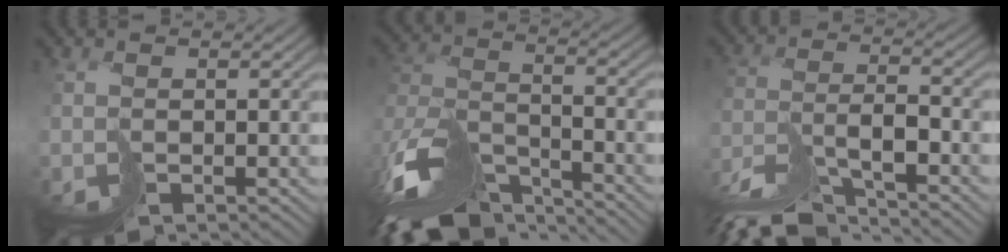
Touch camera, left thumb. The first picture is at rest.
{"total": 14.0, "force": [-11.2, 4.6, 6.9], "torque": [-0.192, -0.012, -0.188]}
{"total": 9.4, "force": [-8.2, 1.2, 4.5], "torque": [-0.084, 0.000, -0.152]}